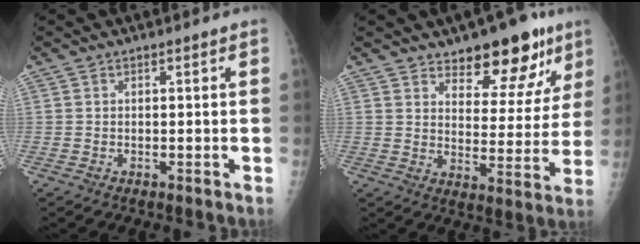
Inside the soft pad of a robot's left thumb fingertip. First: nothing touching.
{"total": 13.9, "force": [9.5, 6.3, 8.0], "torque": [-0.048, -0.059, 0.138]}